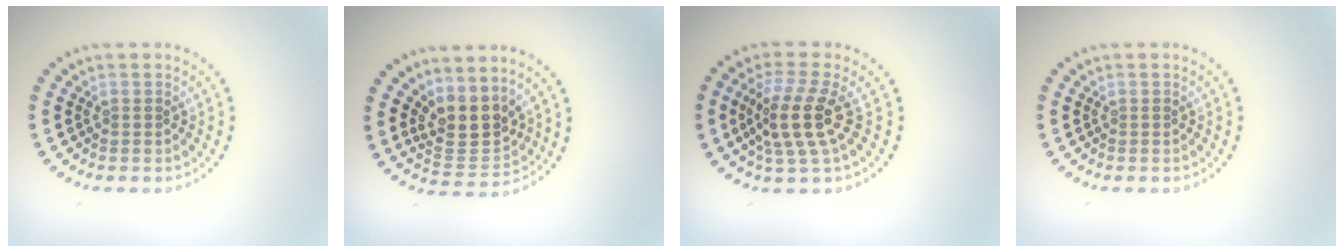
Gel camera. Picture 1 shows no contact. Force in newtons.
{"total": 3.8, "press": 3.2, "slide": 2.0}
{"total": 4.2, "press": 3.6, "slide": 2.2}
{"total": 0.0}